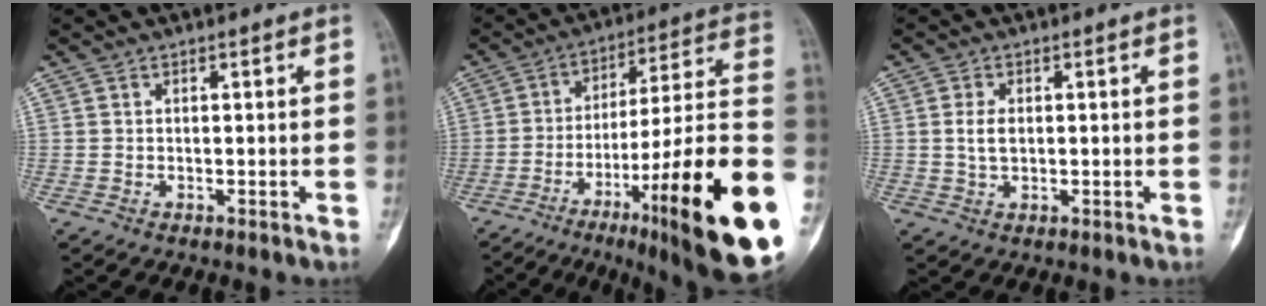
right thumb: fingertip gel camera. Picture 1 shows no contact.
{"total": 31.1, "force": [-11.5, 4.6, 28.5], "torque": [-0.352, 0.048, -0.171]}
{"total": 3.3, "force": [0.3, 2.1, 2.5], "torque": [-0.051, 0.002, 0.006]}